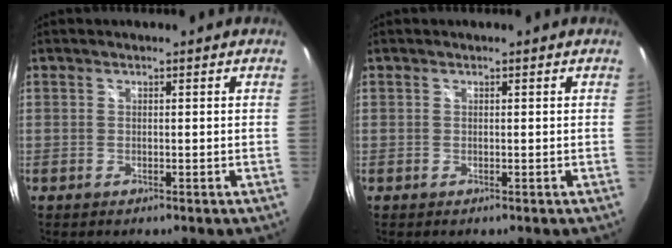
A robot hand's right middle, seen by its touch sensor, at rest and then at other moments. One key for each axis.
{"total": 0.0}